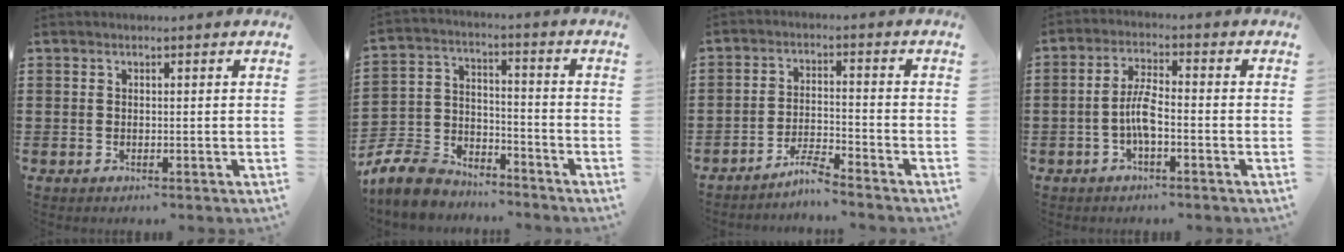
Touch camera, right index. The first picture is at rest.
{"total": 8.2, "force": [-7.7, 2.5, 1.6], "torque": [-0.057, 0.015, -0.157]}
{"total": 4.1, "force": [-3.9, -0.1, 1.5], "torque": [-0.045, -0.004, -0.081]}
{"total": 5.0, "force": [-1.5, 1.4, 4.5], "torque": [-0.101, 0.000, -0.034]}